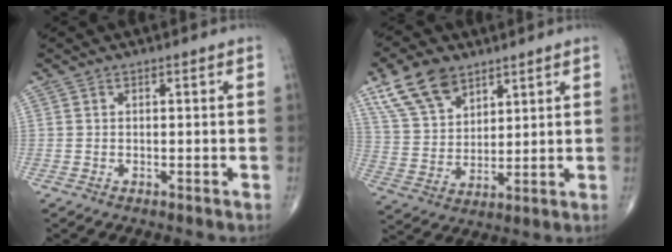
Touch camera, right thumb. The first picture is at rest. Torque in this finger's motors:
{"motor_torque": [-0.36, 0.79, 0.88, 0.73, 0.09]}